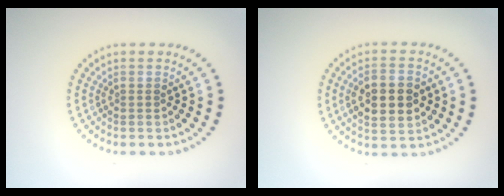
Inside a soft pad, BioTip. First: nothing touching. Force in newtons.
{"total": 5.2, "press": 5.2, "slide": 0.4}